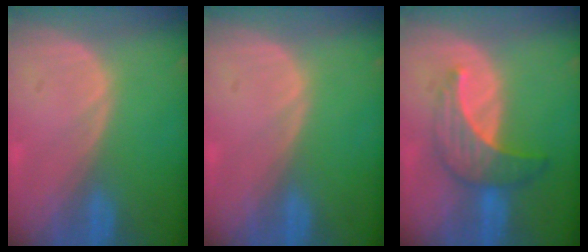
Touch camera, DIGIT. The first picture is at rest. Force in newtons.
{"total": 0.0}
{"total": 7.1, "press": 6.5, "slide": 2.8}